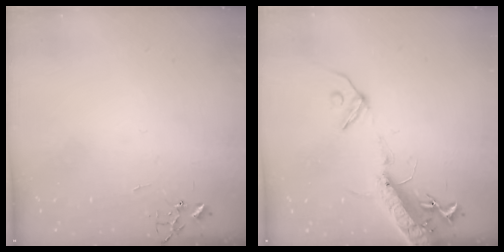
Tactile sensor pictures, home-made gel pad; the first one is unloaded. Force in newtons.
{"total": 16.3, "press": 15.8, "slide": 4.0}